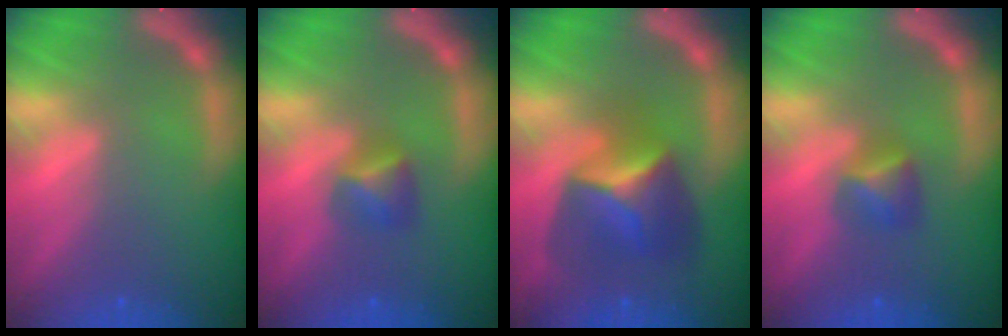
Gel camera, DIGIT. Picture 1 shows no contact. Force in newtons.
{"total": 2.4}
{"total": 6.4}
{"total": 2.4}